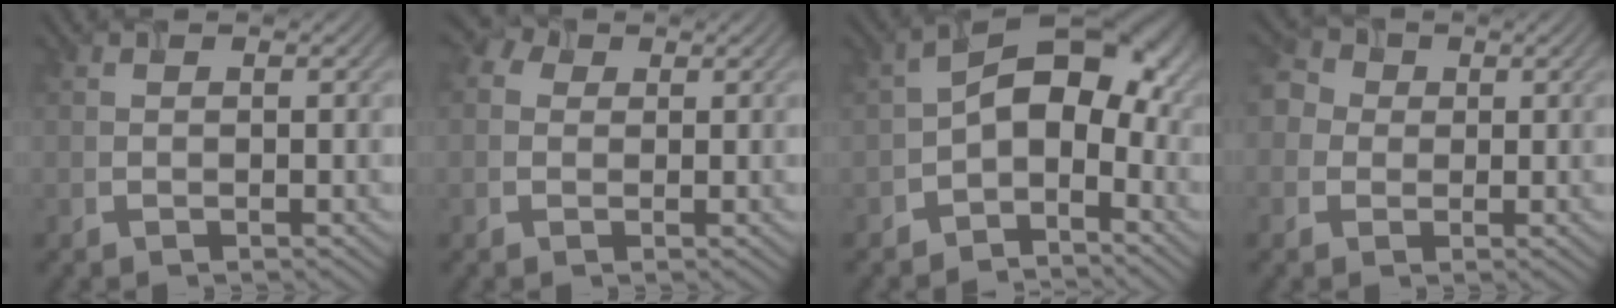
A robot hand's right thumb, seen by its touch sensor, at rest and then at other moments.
{"total": 2.4, "force": [0.4, 2.0, 1.2], "torque": [-0.026, 0.011, 0.008]}
{"total": 7.8, "force": [-2.6, 4.7, 5.6], "torque": [-0.076, 0.017, -0.051]}
{"total": 4.6, "force": [0.5, 4.0, 2.2], "torque": [-0.073, 0.022, 0.011]}